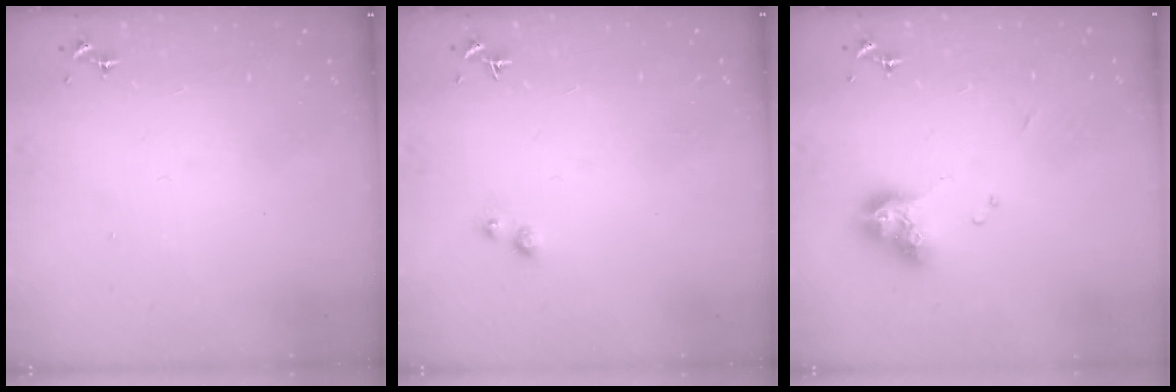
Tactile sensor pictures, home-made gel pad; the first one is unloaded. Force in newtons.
{"total": 3.1, "press": 3.0, "slide": 0.5}
{"total": 10.9, "press": 10.9, "slide": 1.1}